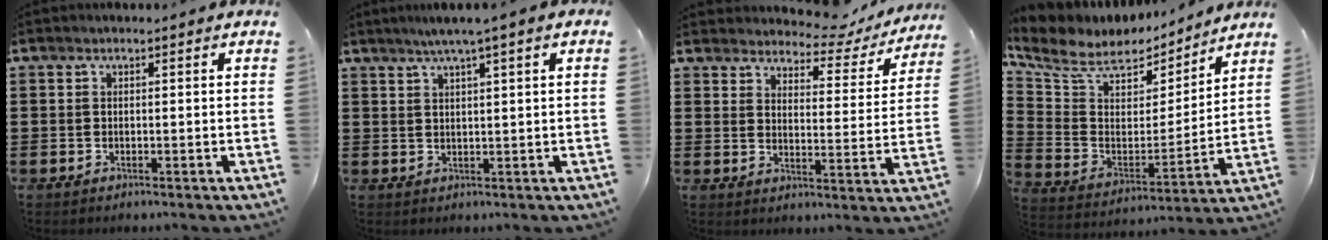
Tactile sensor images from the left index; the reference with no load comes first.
{"total": 2.9, "force": [1.6, -0.2, 2.4], "torque": [-0.049, 0.001, 0.026]}
{"total": 4.8, "force": [4.5, 1.1, 1.2], "torque": [-0.034, -0.032, 0.072]}
{"total": 8.5, "force": [6.9, 3.9, 3.0], "torque": [-0.098, -0.042, 0.122]}